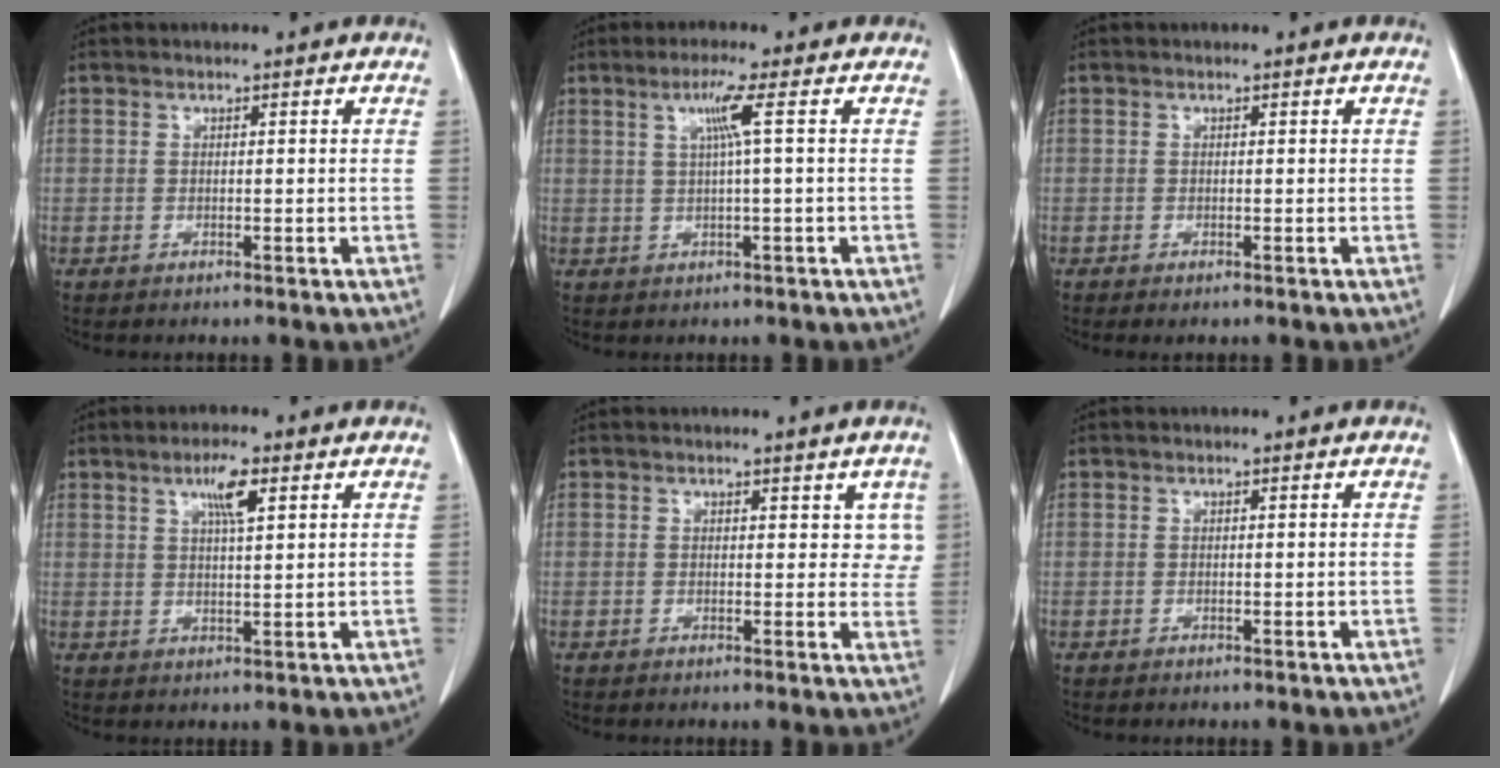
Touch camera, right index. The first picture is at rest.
{"total": 3.6, "force": [0.9, -0.8, 3.4], "torque": [-0.069, 0.005, 0.017]}
{"total": 0.6, "force": [-0.4, 0.2, 0.4], "torque": [-0.006, -0.002, -0.005]}
{"total": 4.5, "force": [2.2, 0.5, 3.8], "torque": [-0.069, 0.001, 0.039]}
{"total": 3.3, "force": [1.7, 2.1, 1.8], "torque": [0.003, -0.001, 0.017]}
{"total": 0.0}